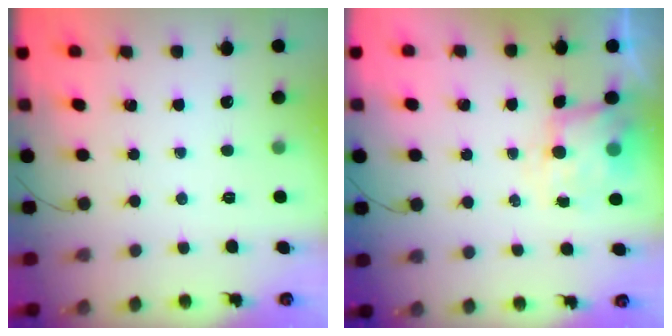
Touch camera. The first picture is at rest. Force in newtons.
{"total": 5.3, "press": 5.2, "slide": 1.1}